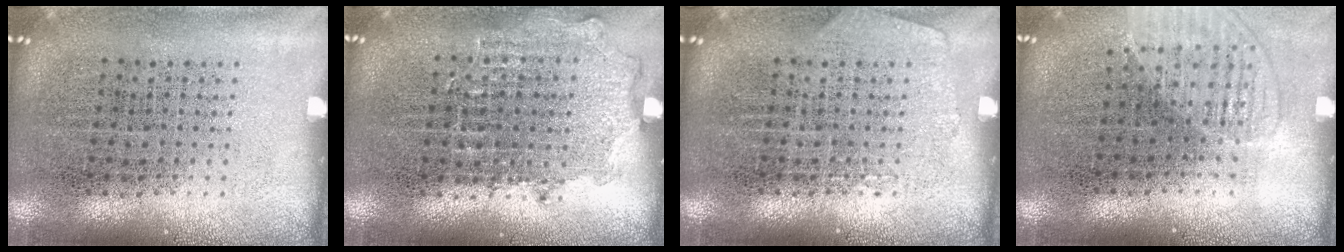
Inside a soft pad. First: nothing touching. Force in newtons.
{"total": 0.8, "press": 0.8, "slide": 0.3}
{"total": 0.9, "press": 0.9, "slide": 0.0}
{"total": 1.3, "press": 1.3, "slide": 0.2}